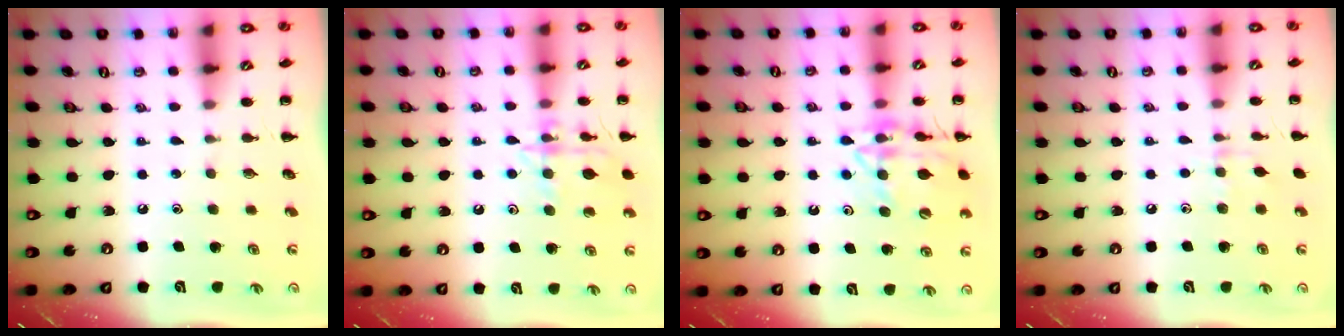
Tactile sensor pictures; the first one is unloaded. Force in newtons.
{"total": 14.4, "press": 14.4, "slide": 1.3}
{"total": 15.6, "press": 15.5, "slide": 1.4}
{"total": 5.8, "press": 5.4, "slide": 1.9}